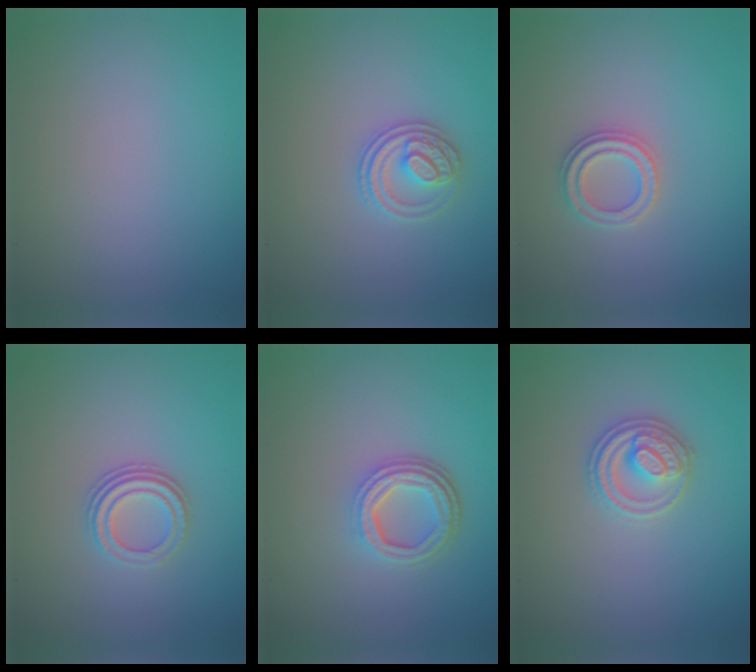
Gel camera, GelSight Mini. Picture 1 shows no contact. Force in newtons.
{"total": 2.7, "press": 2.6, "slide": 0.7}
{"total": 2.3, "press": 2.3, "slide": 0.4}
{"total": 3.0, "press": 2.3, "slide": 1.9}
{"total": 4.3, "press": 3.3, "slide": 2.8}
{"total": 2.9, "press": 2.9, "slide": 0.1}